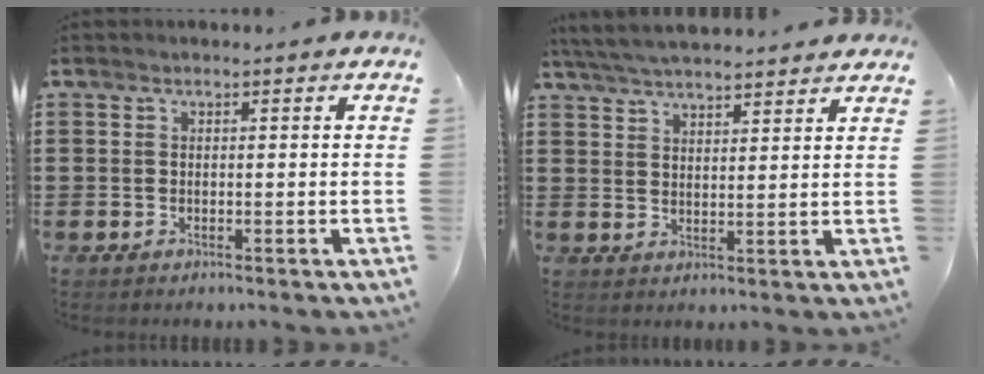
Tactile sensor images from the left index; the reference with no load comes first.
{"total": 4.8, "force": [4.7, 0.1, 1.2], "torque": [-0.039, -0.014, 0.086]}